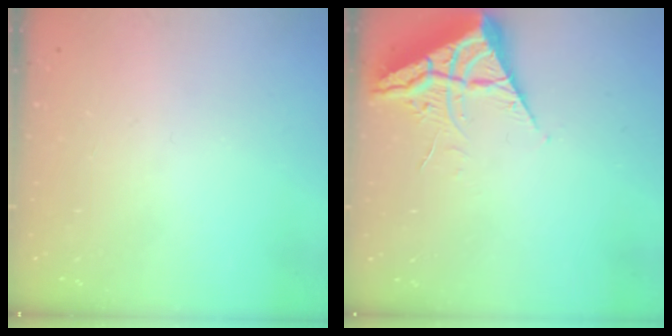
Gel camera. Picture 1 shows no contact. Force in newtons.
{"total": 6.5, "press": 6.4, "slide": 0.7}